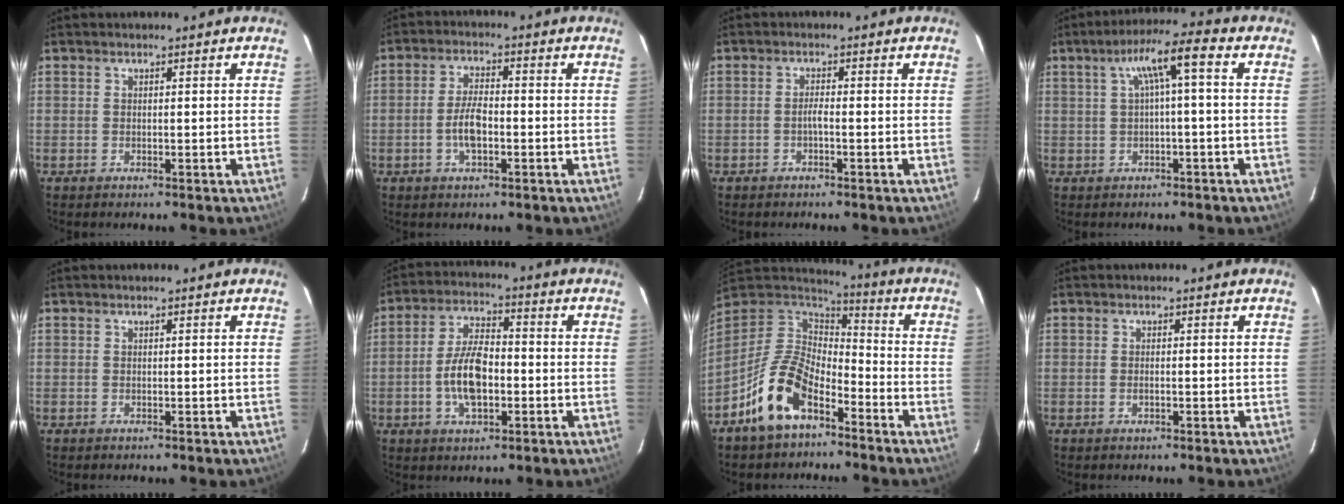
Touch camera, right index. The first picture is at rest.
{"total": 5.4, "force": [-1.6, 2.2, 4.7], "torque": [-0.097, 0.005, -0.030]}
{"total": 1.3, "force": [-0.8, 0.0, 1.1], "torque": [-0.022, 0.003, -0.016]}
{"total": 6.6, "force": [0.8, 0.6, 6.6], "torque": [-0.123, 0.022, 0.022]}
{"total": 0.0}
{"total": 9.6, "force": [-2.2, 4.6, 8.1], "torque": [-0.163, 0.008, -0.038]}
{"total": 14.2, "force": [-8.1, 7.2, 9.2], "torque": [-0.194, 0.004, -0.154]}
{"total": 0.7, "force": [-0.3, 0.3, 0.6], "torque": [-0.013, -0.001, -0.005]}